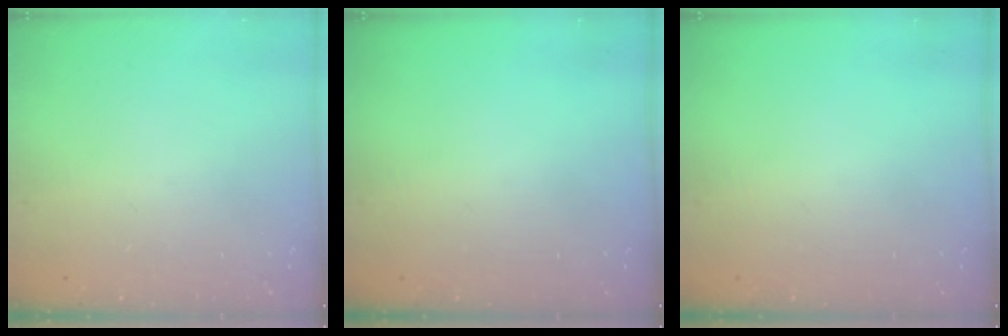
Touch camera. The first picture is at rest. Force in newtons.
{"total": 0.0}
{"total": 0.0}